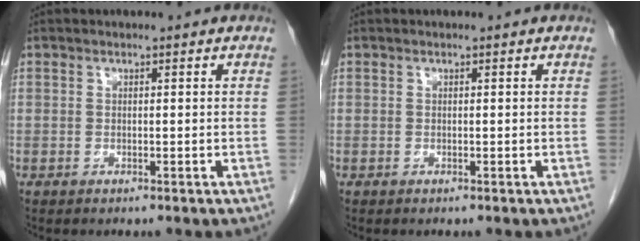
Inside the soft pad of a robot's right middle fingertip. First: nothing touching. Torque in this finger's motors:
{"motor_torque": [-0.03, -0.02, -0.01, -0.01]}